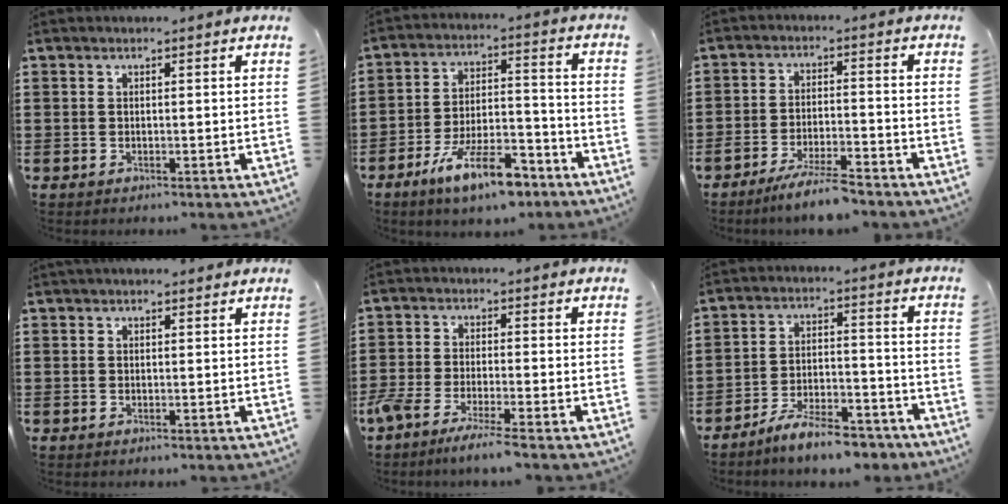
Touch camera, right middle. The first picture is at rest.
{"total": 11.3, "force": [-7.8, 3.1, 7.5], "torque": [-0.141, 0.022, -0.147]}
{"total": 5.8, "force": [-5.2, 0.1, 2.6], "torque": [-0.055, -0.011, -0.098]}
{"total": 1.0, "force": [0.9, 0.2, 0.2], "torque": [0.003, -0.003, 0.015]}
{"total": 4.4, "force": [-3.7, 0.0, 2.3], "torque": [-0.068, -0.018, -0.077]}
{"total": 8.3, "force": [-7.4, 1.2, 3.6], "torque": [-0.059, 0.016, -0.138]}